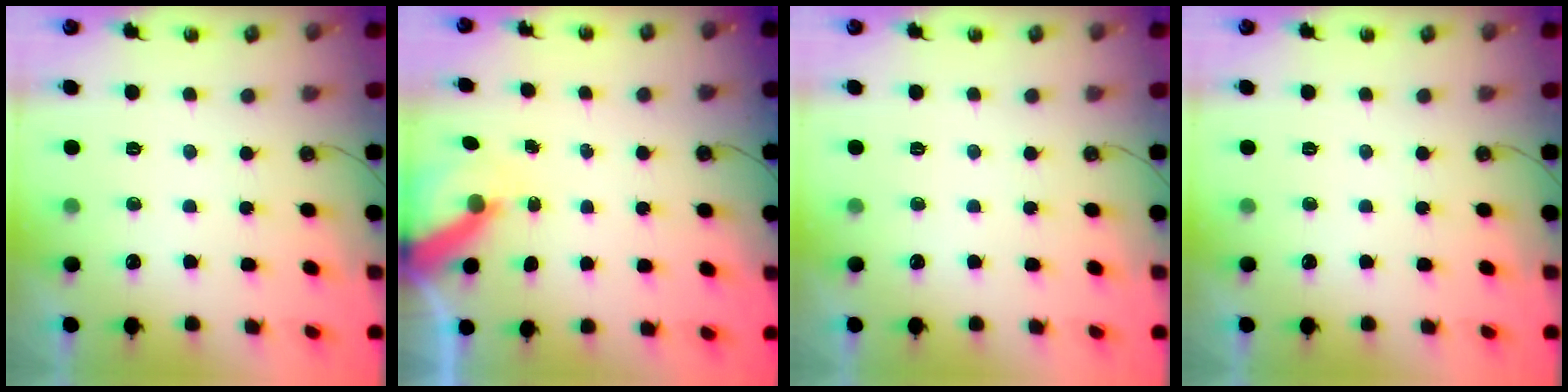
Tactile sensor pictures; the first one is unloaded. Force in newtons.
{"total": 6.1, "press": 6.1, "slide": 0.7}
{"total": 0.0}
{"total": 0.0}